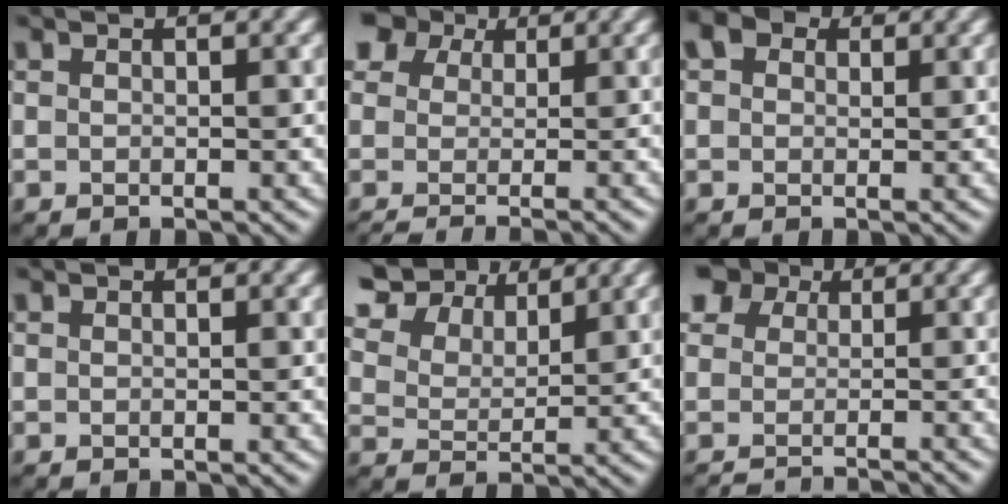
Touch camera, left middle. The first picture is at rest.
{"total": 4.3, "force": [0.2, 3.4, 2.6], "torque": [-0.032, -0.003, 0.006]}
{"total": 2.4, "force": [1.3, 1.7, 1.1], "torque": [-0.021, 0.004, 0.010]}
{"total": 0.0}
{"total": 8.8, "force": [6.8, 4.3, 3.7], "torque": [-0.103, 0.012, 0.121]}
{"total": 4.5, "force": [-0.8, 3.8, 2.3], "torque": [-0.015, -0.008, -0.007]}